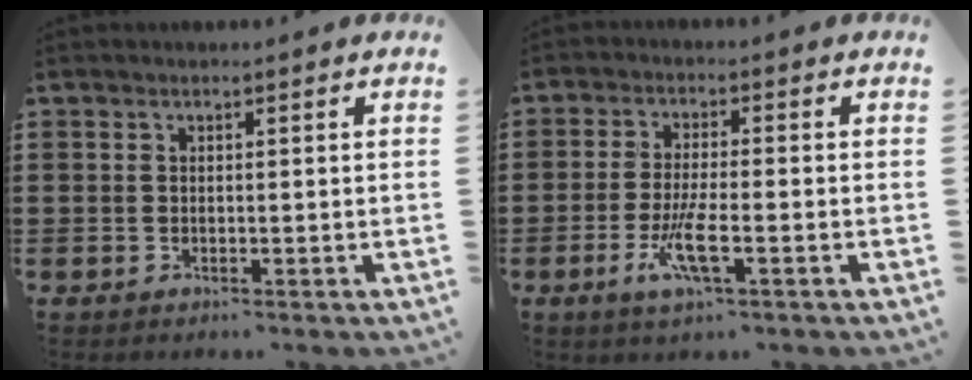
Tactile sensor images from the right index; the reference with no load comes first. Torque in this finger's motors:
{"motor_torque": [1.94, 0.19, 0.52, 0.16]}